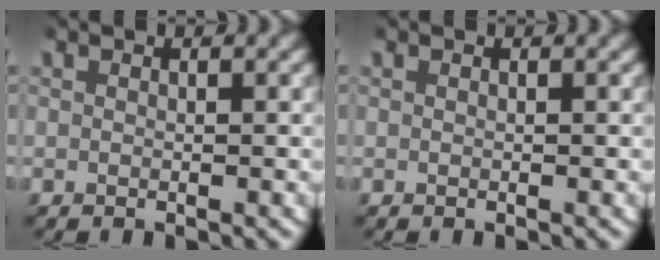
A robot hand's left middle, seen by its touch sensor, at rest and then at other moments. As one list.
[{"total": 0.0}]